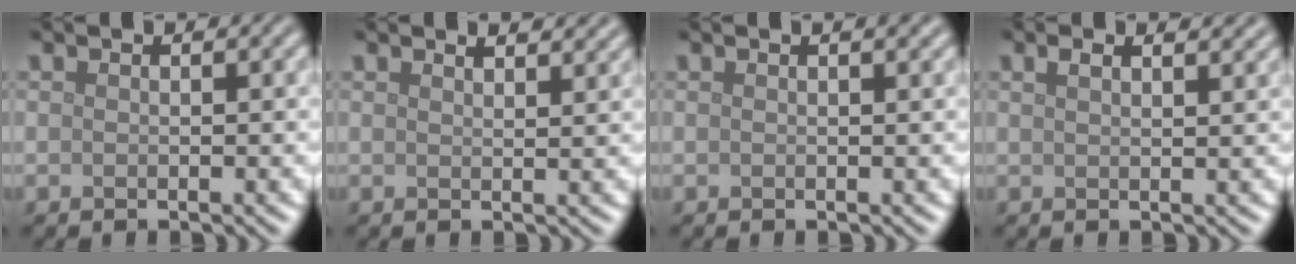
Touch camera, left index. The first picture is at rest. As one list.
[{"total": 2.5, "force": [2.2, 0.7, 1.0], "torque": [-0.008, 0.008, 0.022]}, {"total": 1.1, "force": [0.7, 0.3, 0.8], "torque": [-0.008, 0.003, 0.009]}, {"total": 2.8, "force": [2.1, 1.0, 1.6], "torque": [-0.018, 0.011, 0.024]}]